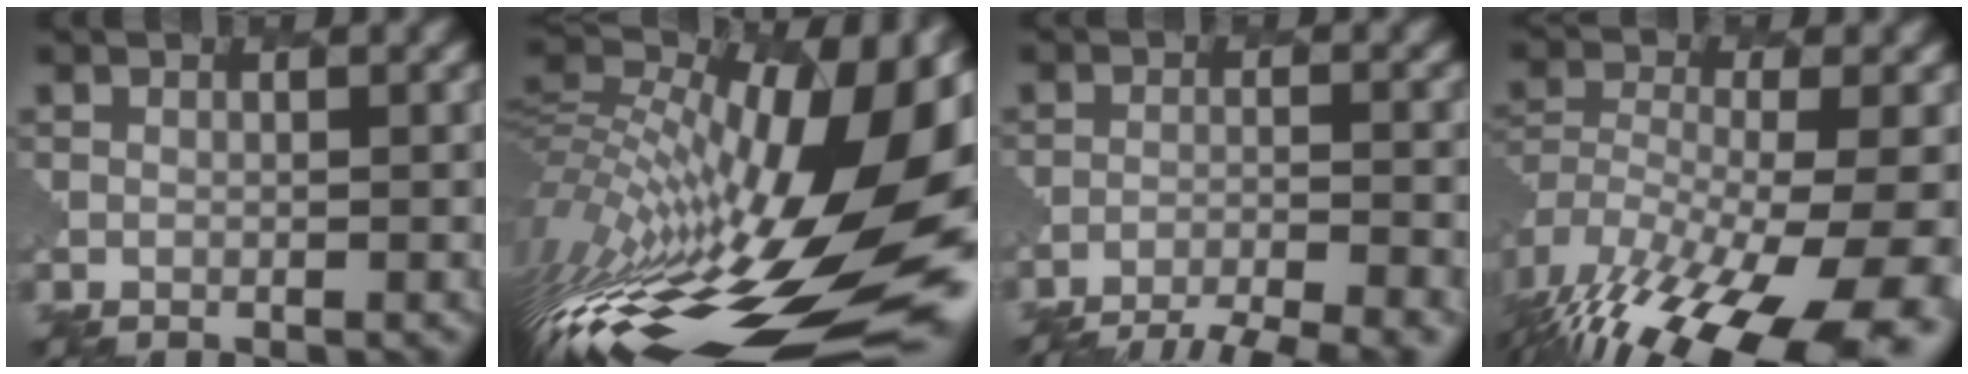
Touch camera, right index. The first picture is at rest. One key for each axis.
{"total": 18.4, "fx": -1.1, "fy": 7.7, "fz": 16.7, "tx": -0.290, "ty": -0.008, "tz": -0.027}
{"total": 9.1, "fx": -8.1, "fy": 1.9, "fz": 3.7, "tx": -0.066, "ty": -0.012, "tz": -0.109}
{"total": 17.6, "fx": -11.1, "fy": 7.8, "fz": 11.2, "tx": -0.224, "ty": -0.046, "tz": -0.142}